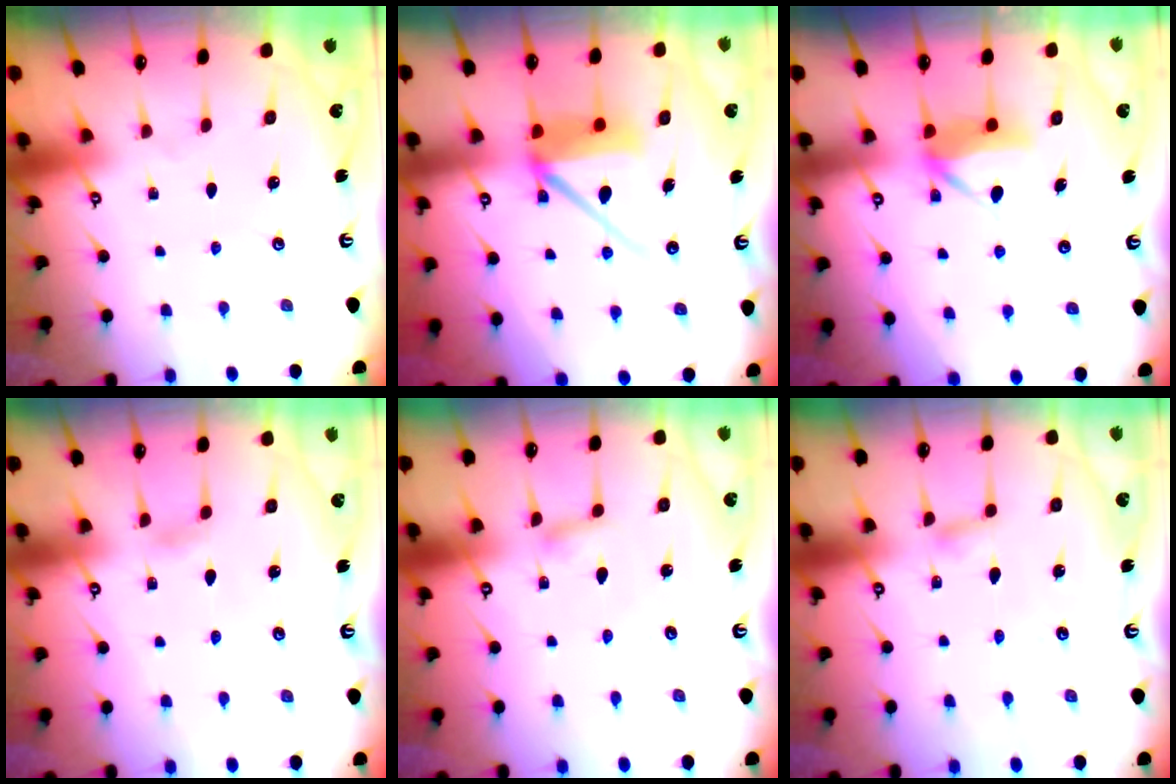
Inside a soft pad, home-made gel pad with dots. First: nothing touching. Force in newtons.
{"total": 9.9, "press": 9.8, "slide": 1.5}
{"total": 8.0, "press": 8.0, "slide": 0.5}
{"total": 2.5, "press": 2.4, "slide": 0.3}
{"total": 2.8, "press": 2.8, "slide": 0.2}
{"total": 2.8, "press": 2.8, "slide": 0.2}